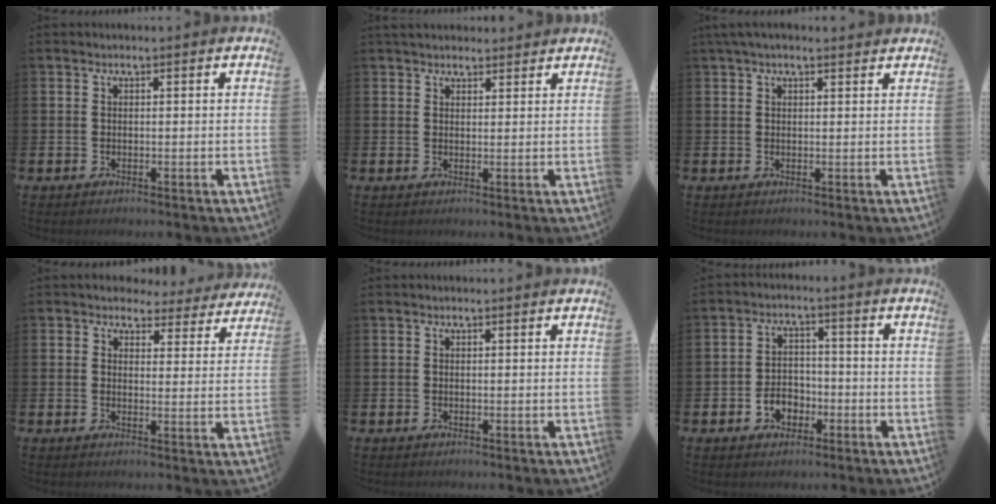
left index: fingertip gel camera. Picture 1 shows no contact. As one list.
[{"total": 2.8, "force": [2.6, 1.0, 0.4], "torque": [-0.002, -0.008, 0.046]}, {"total": 2.2, "force": [1.7, 0.6, 1.2], "torque": [-0.025, 0.004, 0.030]}, {"total": 3.4, "force": [2.9, 1.7, 0.2], "torque": [-0.007, -0.021, 0.045]}, {"total": 0.0}, {"total": 4.0, "force": [-1.8, 3.0, 1.9], "torque": [-0.030, 0.001, -0.040]}]